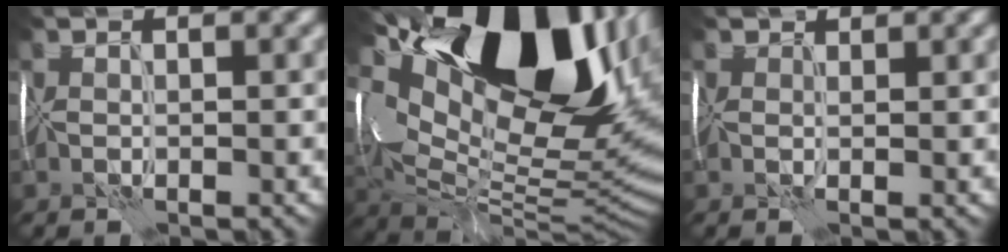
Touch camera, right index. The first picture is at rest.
{"total": 19.0, "force": [8.4, 9.7, 14.1], "torque": [-0.240, 0.028, 0.160]}
{"total": 1.6, "force": [1.1, 0.8, 0.7], "torque": [-0.014, 0.008, 0.006]}